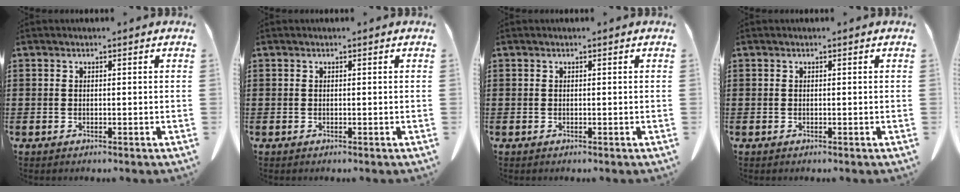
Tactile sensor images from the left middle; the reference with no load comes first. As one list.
[{"total": 0.0}, {"total": 0.0}, {"total": 0.0}]